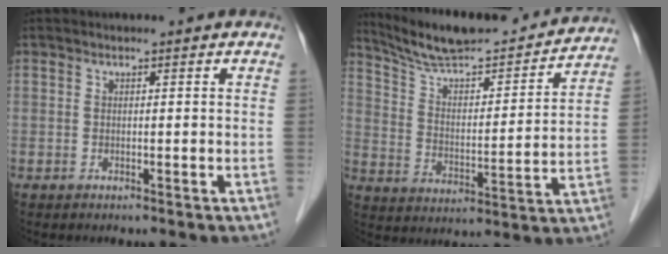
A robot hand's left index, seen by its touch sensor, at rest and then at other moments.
{"total": 20.4, "force": [18.8, 2.5, 7.3], "torque": [-0.116, -0.004, 0.281]}